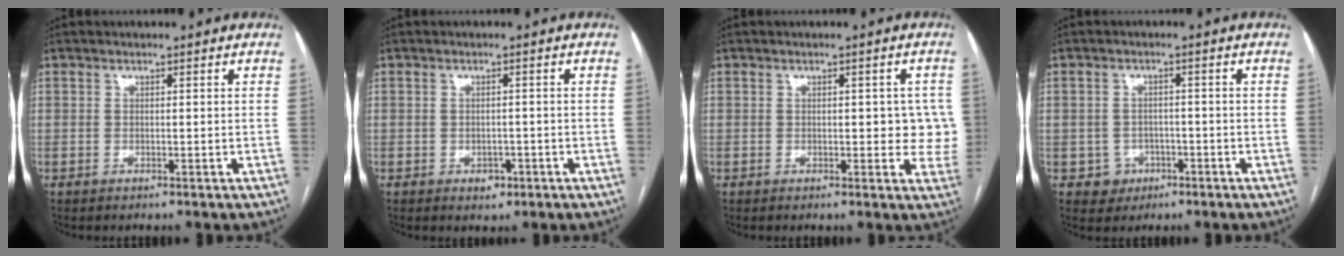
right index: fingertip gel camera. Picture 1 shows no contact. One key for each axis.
{"total": 2.1, "fx": -1.0, "fy": 1.5, "fz": 1.1, "tx": -0.011, "ty": 0.004, "tz": -0.006}
{"total": 5.1, "fx": 0.3, "fy": 2.4, "fz": 4.5, "tx": -0.033, "ty": 0.008, "tz": 0.001}
{"total": 3.5, "fx": -1.4, "fy": 3.2, "fz": 0.1, "tx": 0.009, "ty": 0.014, "tz": -0.015}